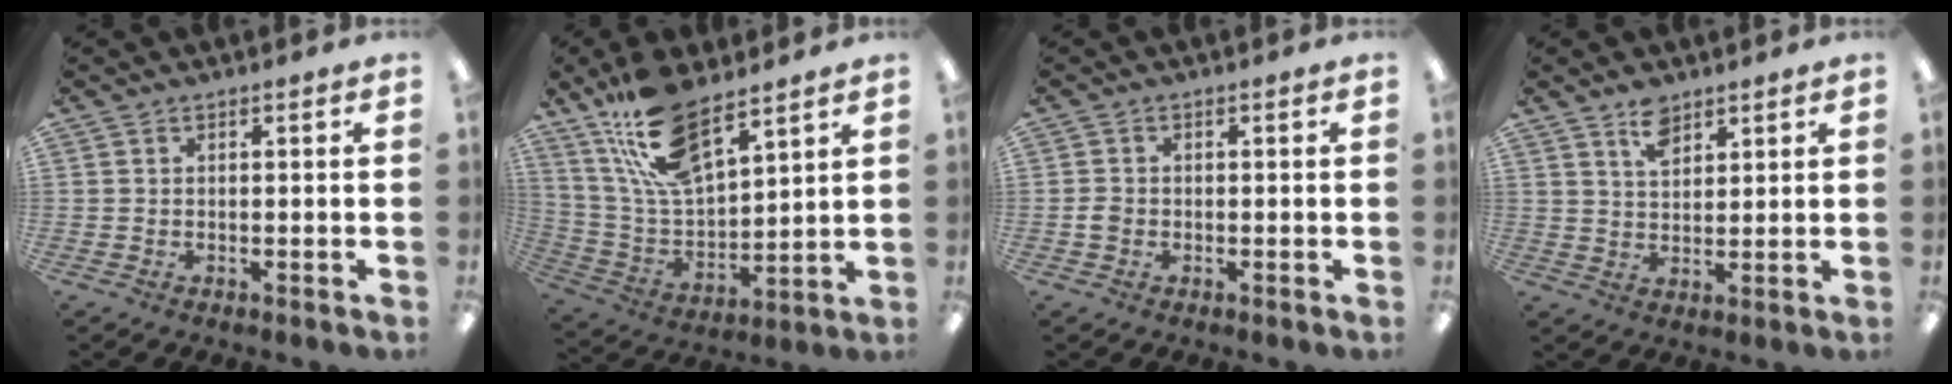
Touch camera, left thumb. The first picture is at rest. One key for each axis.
{"total": 17.9, "fx": 12.6, "fy": 6.6, "fz": 10.8, "tx": -0.225, "ty": -0.061, "tz": 0.223}
{"total": 1.8, "fx": -0.3, "fy": 1.5, "fz": 0.9, "tx": -0.017, "ty": 0.004, "tz": -0.008}
{"total": 5.9, "fx": 4.3, "fy": 3.2, "fz": 2.5, "tx": -0.038, "ty": -0.014, "tz": 0.076}